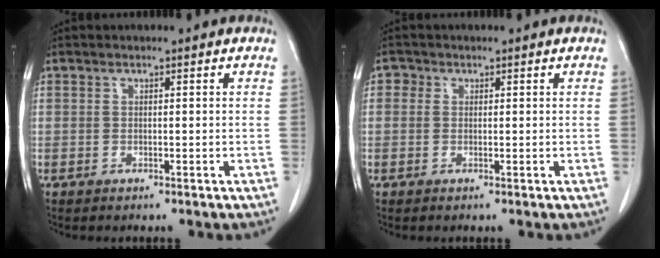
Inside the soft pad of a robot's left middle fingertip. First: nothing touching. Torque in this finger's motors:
{"motor_torque": [0.21, -0.17, -0.04, -0.01]}